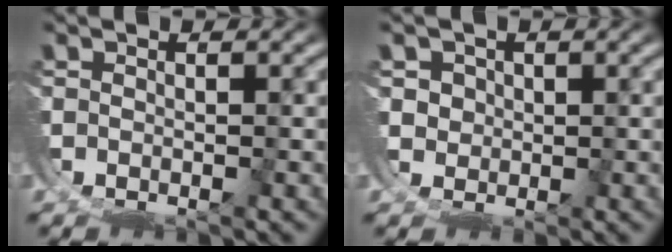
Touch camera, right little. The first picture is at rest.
{"total": 2.1, "force": [0.9, 1.9, 0.1], "torque": [-0.012, -0.006, 0.017]}